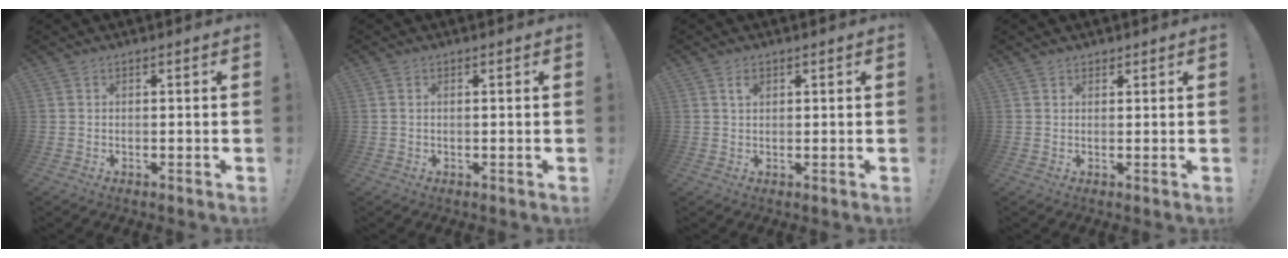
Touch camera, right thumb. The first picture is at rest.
{"total": 0.7, "force": [0.2, 0.0, 0.6], "torque": [-0.009, -0.002, 0.003]}
{"total": 2.2, "force": [1.1, 1.3, 1.5], "torque": [-0.017, -0.003, 0.017]}
{"total": 1.5, "force": [1.2, 0.9, 0.2], "torque": [0.000, -0.004, 0.023]}